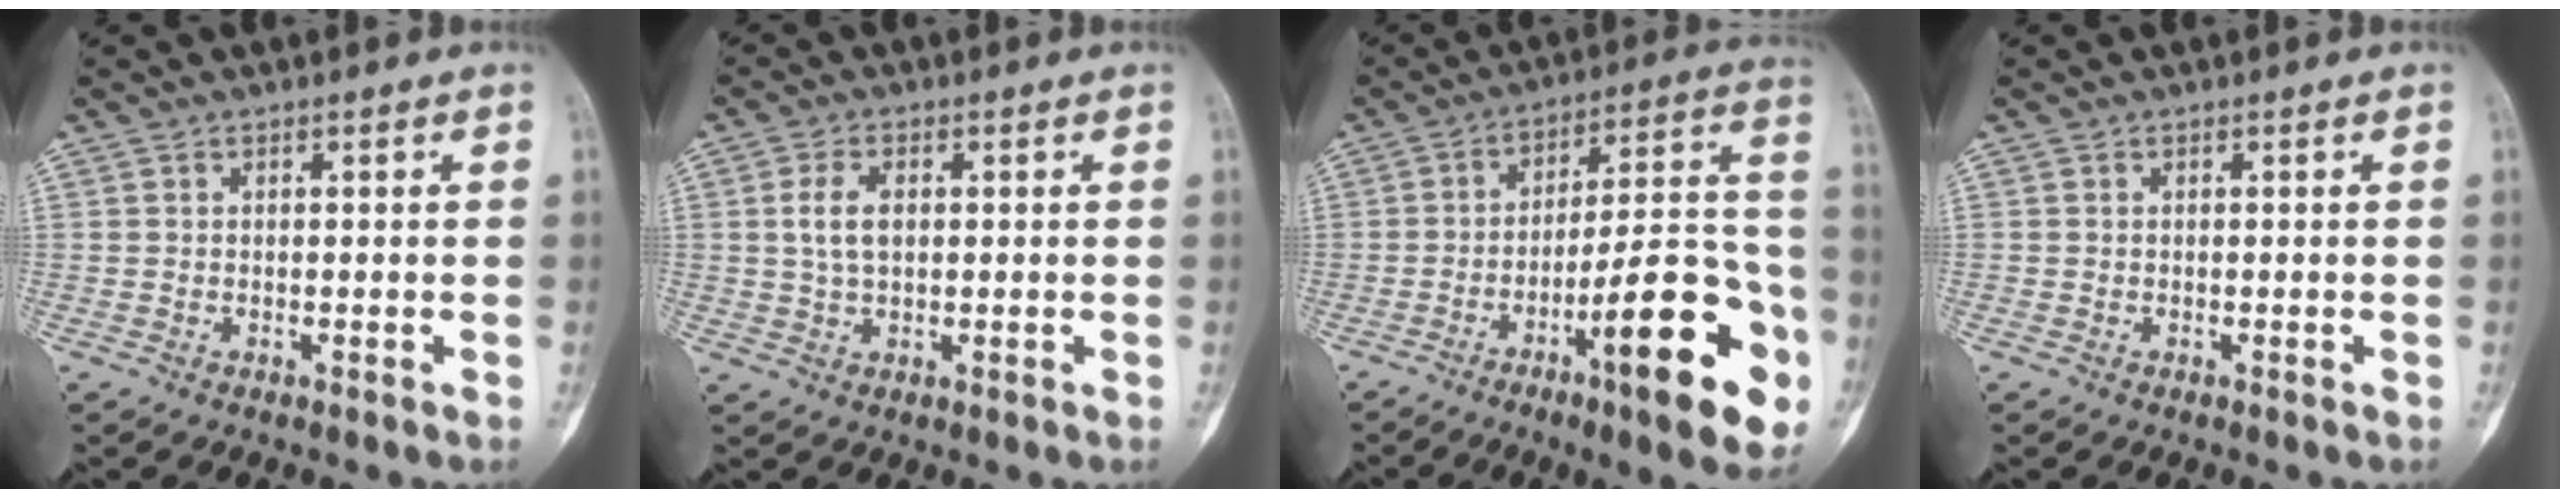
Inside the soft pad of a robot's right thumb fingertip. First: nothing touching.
{"total": 4.8, "force": [0.8, 2.8, 3.9], "torque": [-0.076, 0.003, 0.014]}
{"total": 22.2, "force": [-9.4, 5.1, 19.5], "torque": [-0.251, 0.055, -0.136]}
{"total": 0.0}